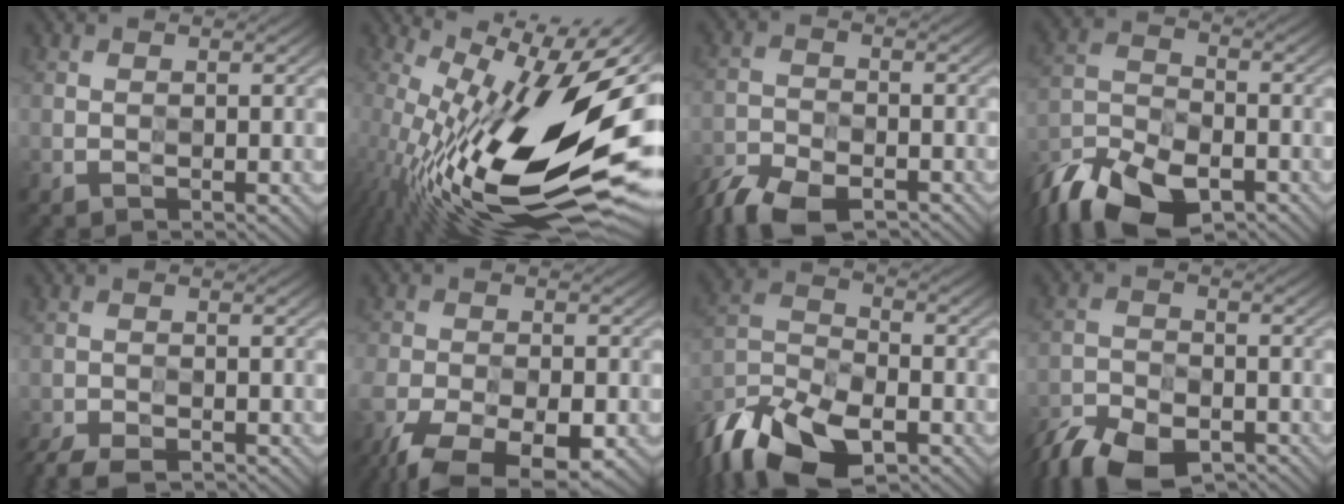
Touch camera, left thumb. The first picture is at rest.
{"total": 18.7, "force": [-1.5, 6.2, 17.6], "torque": [-0.279, -0.012, -0.027]}
{"total": 7.4, "force": [-6.3, 2.4, 3.1], "torque": [-0.065, -0.014, -0.125]}
{"total": 11.7, "force": [-8.9, 4.9, 5.8], "torque": [-0.129, -0.013, -0.184]}
{"total": 4.6, "force": [-4.1, 1.2, 1.8], "torque": [-0.034, -0.014, -0.076]}
{"total": 12.0, "force": [-8.6, 4.9, 6.7], "torque": [-0.132, -0.046, -0.140]}
{"total": 13.3, "force": [-9.5, 5.7, 7.4], "torque": [-0.172, -0.017, -0.189]}
{"total": 8.2, "force": [-7.0, 2.9, 3.2], "torque": [-0.070, -0.015, -0.137]}